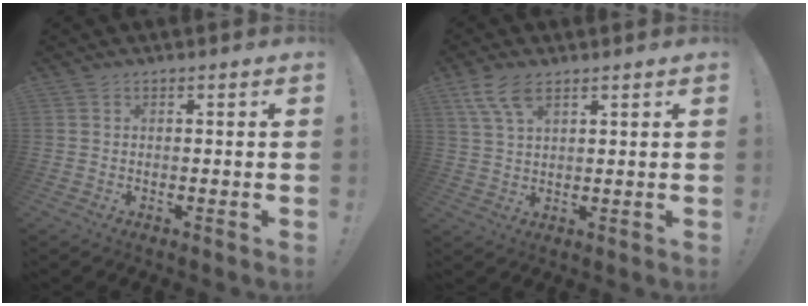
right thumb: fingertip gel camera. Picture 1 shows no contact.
{"total": 7.6, "force": [4.6, 3.2, 5.1], "torque": [-0.102, -0.010, 0.090]}